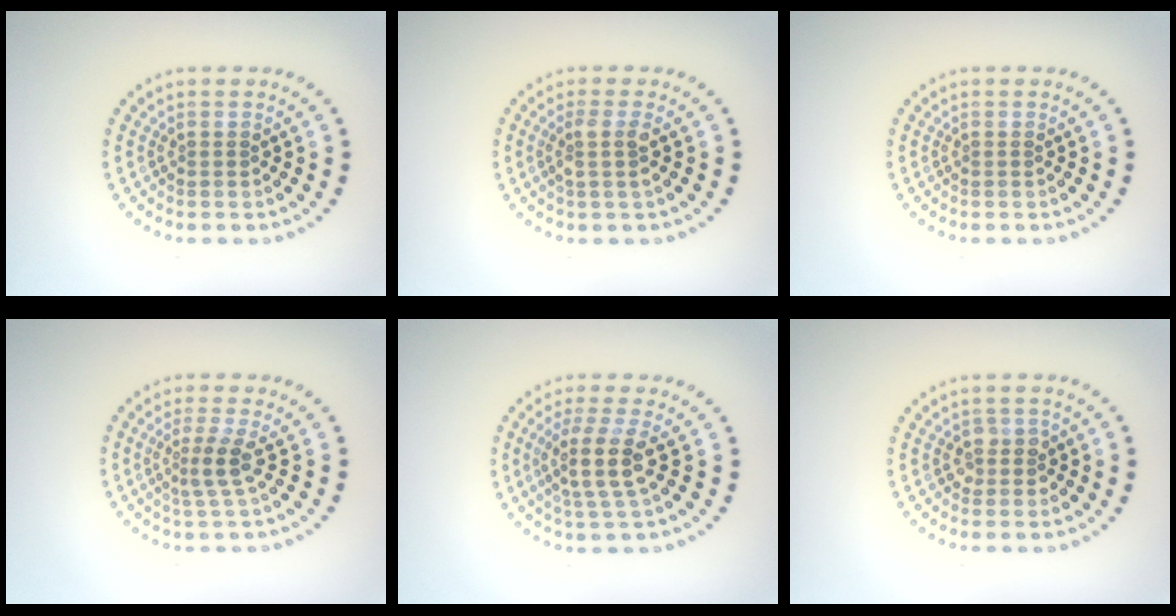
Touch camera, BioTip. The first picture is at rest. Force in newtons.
{"total": 1.9, "press": 1.5, "slide": 1.2}
{"total": 0.0}
{"total": 2.3, "press": 1.7, "slide": 1.6}
{"total": 3.6, "press": 3.0, "slide": 2.0}
{"total": 1.4, "press": 1.3, "slide": 0.6}